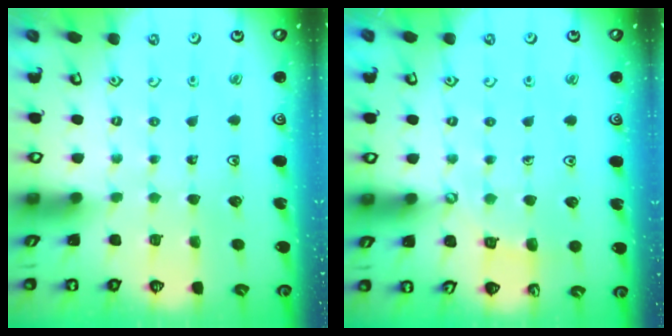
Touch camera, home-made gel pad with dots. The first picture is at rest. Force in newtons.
{"total": 3.8, "press": 3.8, "slide": 0.4}